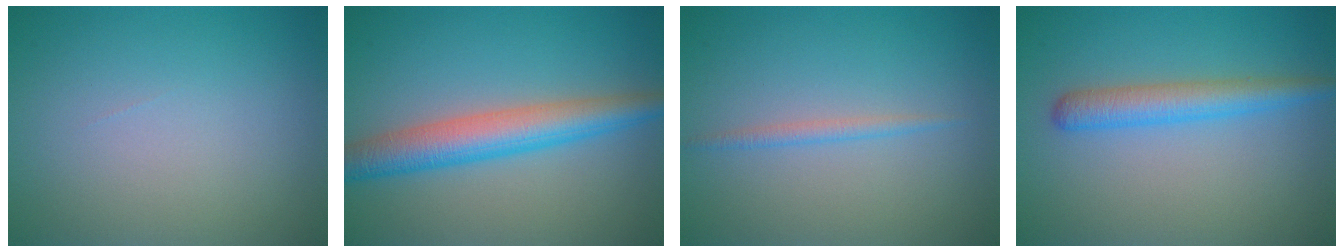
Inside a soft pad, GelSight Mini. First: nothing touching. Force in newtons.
{"total": 5.4, "press": 5.4, "slide": 0.2}
{"total": 1.1, "press": 1.1, "slide": 0.1}
{"total": 3.3, "press": 3.3, "slide": 0.1}